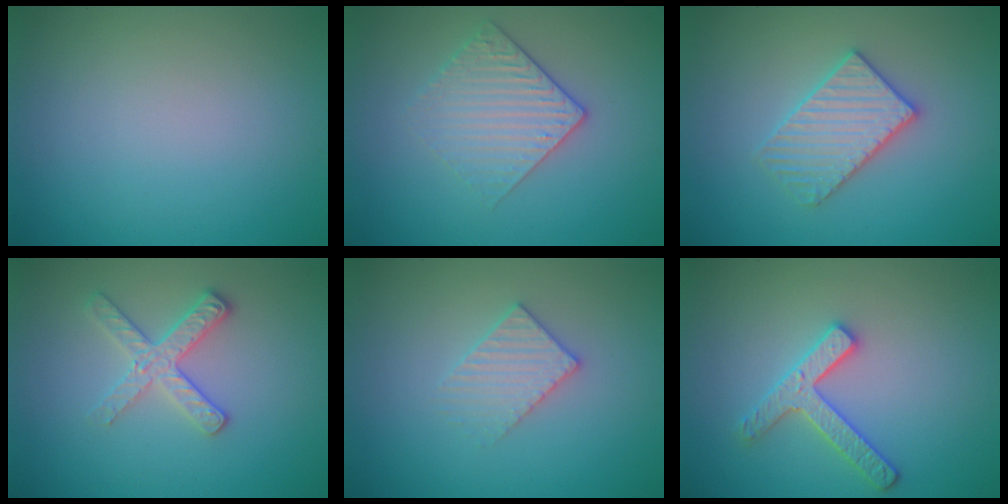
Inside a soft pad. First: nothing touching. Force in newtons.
{"total": 3.0, "press": 2.6, "slide": 1.5}
{"total": 3.1, "press": 3.1, "slide": 0.4}
{"total": 2.8, "press": 2.6, "slide": 1.0}
{"total": 2.3, "press": 2.2, "slide": 0.3}
{"total": 2.9, "press": 2.8, "slide": 0.6}